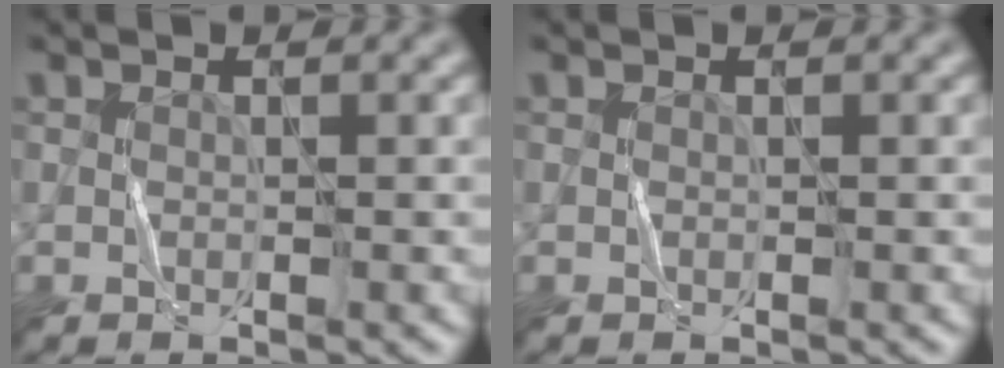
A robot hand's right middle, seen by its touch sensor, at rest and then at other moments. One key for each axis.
{"total": 0.0}